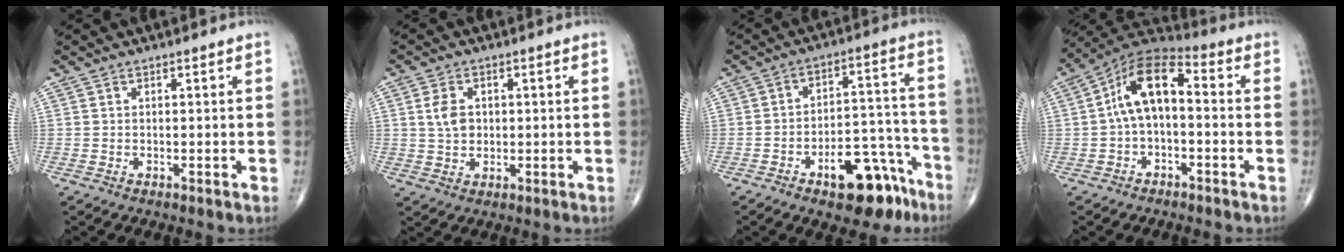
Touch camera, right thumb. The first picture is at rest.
{"total": 4.8, "force": [0.8, 3.5, 3.2], "torque": [-0.051, -0.002, 0.015]}
{"total": 14.7, "force": [-8.8, 6.7, 9.7], "torque": [-0.097, 0.081, -0.120]}
{"total": 11.1, "force": [-0.1, 5.8, 9.4], "torque": [-0.159, 0.047, -0.017]}